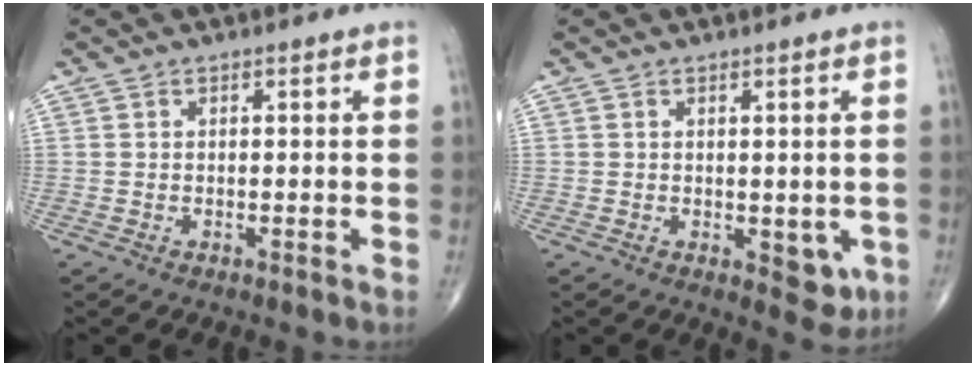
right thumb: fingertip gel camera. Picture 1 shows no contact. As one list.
[{"total": 4.6, "force": [-0.8, 2.5, 3.8], "torque": [-0.024, -0.008, -0.003]}]